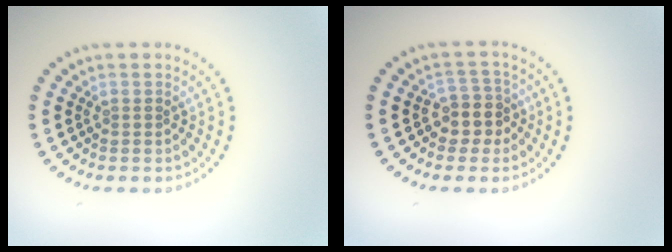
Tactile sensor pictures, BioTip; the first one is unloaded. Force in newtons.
{"total": 2.6, "press": 2.2, "slide": 1.4}